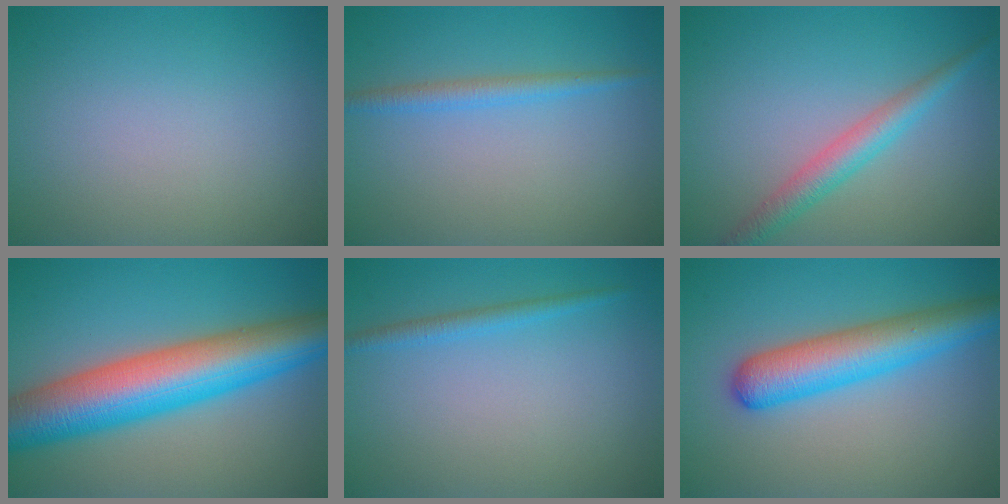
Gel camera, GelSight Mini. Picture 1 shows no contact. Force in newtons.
{"total": 1.8, "press": 1.8, "slide": 0.1}
{"total": 3.0, "press": 3.0, "slide": 0.0}
{"total": 11.5, "press": 11.5, "slide": 0.3}
{"total": 1.5, "press": 1.5, "slide": 0.1}
{"total": 6.3, "press": 6.3, "slide": 0.3}